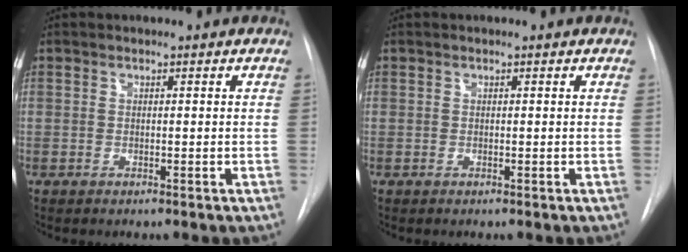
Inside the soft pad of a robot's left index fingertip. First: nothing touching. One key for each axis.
{"total": 0.0}